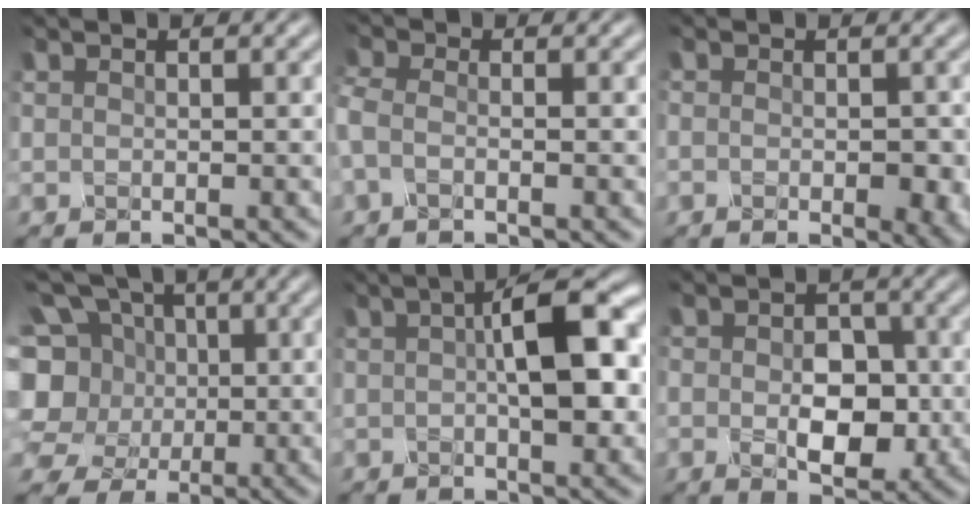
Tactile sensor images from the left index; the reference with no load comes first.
{"total": 1.9, "force": [-1.1, 1.0, 1.2], "torque": [-0.032, 0.001, -0.029]}
{"total": 3.6, "force": [-0.9, 1.5, 3.2], "torque": [-0.044, -0.008, -0.011]}
{"total": 9.3, "force": [-0.4, 8.4, 4.0], "torque": [-0.102, 0.020, -0.039]}
{"total": 7.8, "force": [1.0, 3.1, 7.1], "torque": [-0.107, 0.017, 0.008]}
{"total": 5.1, "force": [-1.1, 3.2, 3.8], "torque": [-0.061, -0.009, -0.019]}